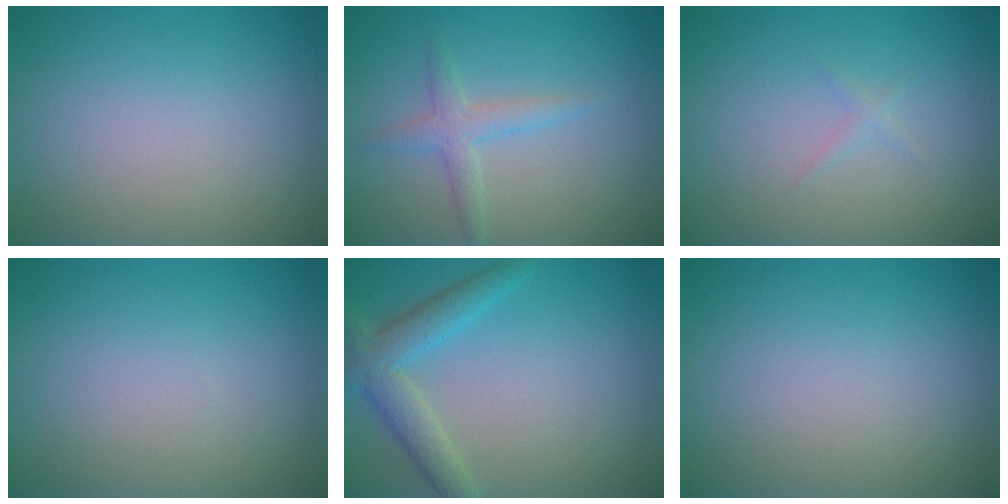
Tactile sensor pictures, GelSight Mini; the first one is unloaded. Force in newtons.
{"total": 2.1, "press": 2.1, "slide": 0.1}
{"total": 0.6, "press": 0.6, "slide": 0.1}
{"total": 0.0}
{"total": 4.0, "press": 4.0, "slide": 0.2}
{"total": 0.0}